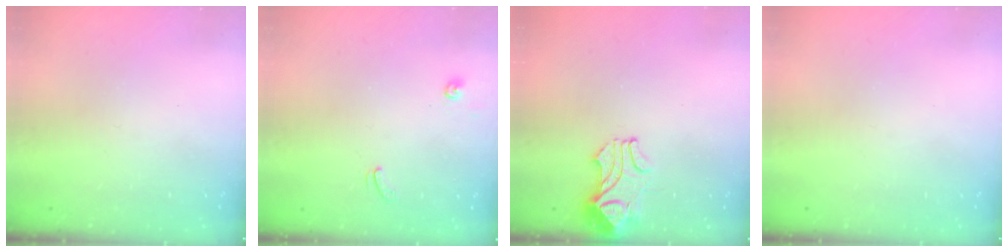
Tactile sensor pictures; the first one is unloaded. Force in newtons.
{"total": 2.6, "press": 2.6, "slide": 0.3}
{"total": 2.1, "press": 2.0, "slide": 0.7}
{"total": 0.0}